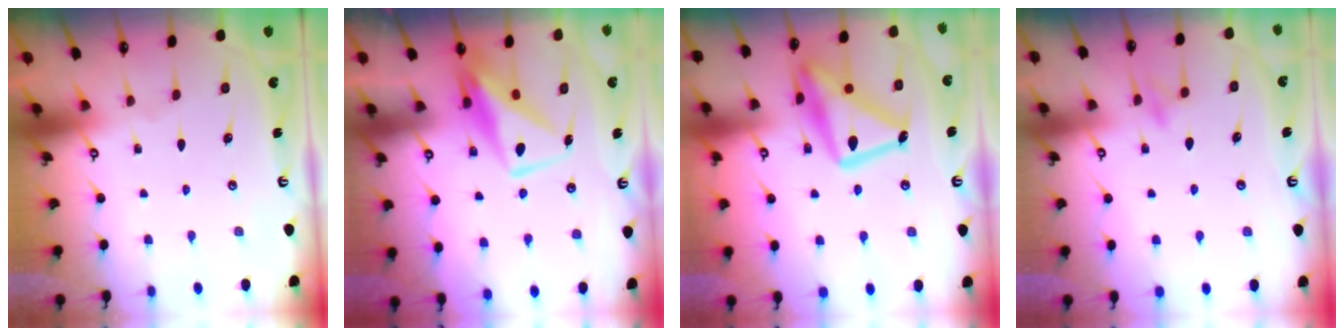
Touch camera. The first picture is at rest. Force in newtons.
{"total": 10.2, "press": 10.1, "slide": 0.9}
{"total": 19.6, "press": 19.5, "slide": 1.5}
{"total": 8.7, "press": 8.6, "slide": 0.9}